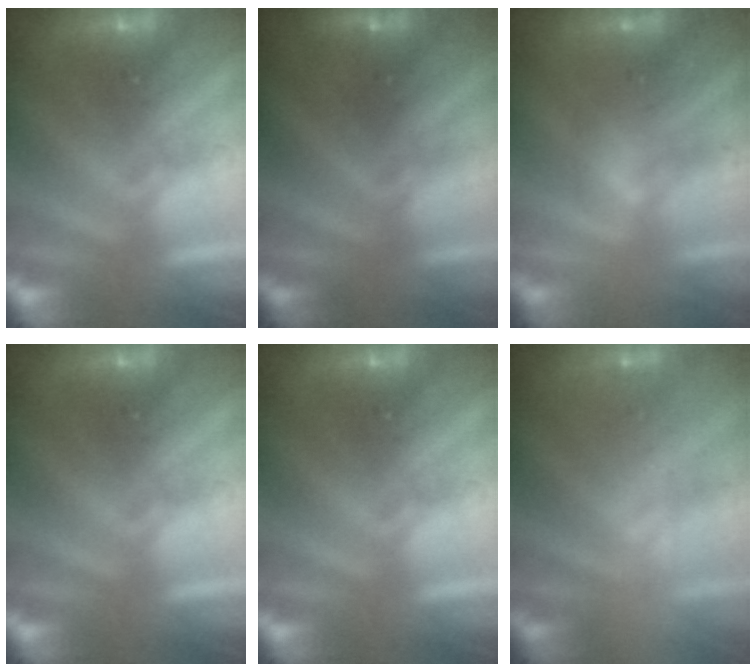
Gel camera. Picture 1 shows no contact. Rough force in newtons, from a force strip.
{"total": 1.5}
{"total": 2.8}
{"total": 0.0}
{"total": 0.0}
{"total": 2.5}